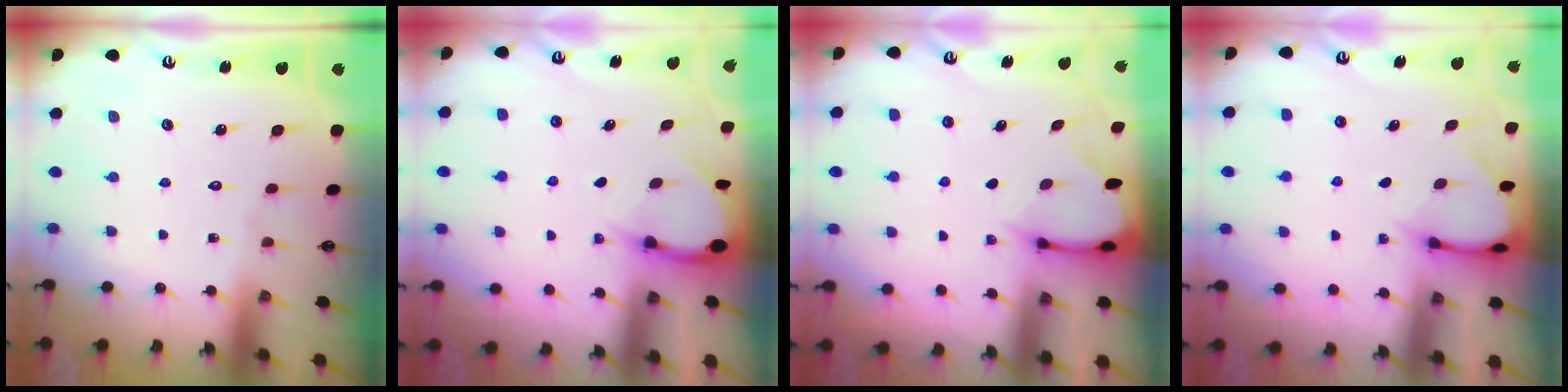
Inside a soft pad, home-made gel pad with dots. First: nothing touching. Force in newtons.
{"total": 3.3, "press": 3.3, "slide": 0.3}
{"total": 2.4, "press": 2.4, "slide": 0.3}
{"total": 3.1, "press": 3.1, "slide": 0.2}